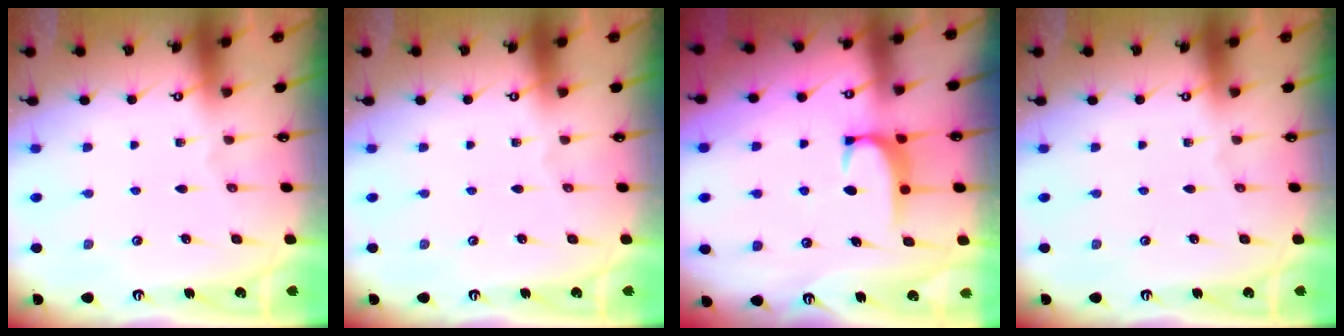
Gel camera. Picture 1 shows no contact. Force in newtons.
{"total": 0.0}
{"total": 1.8, "press": 1.7, "slide": 0.5}
{"total": 0.0}